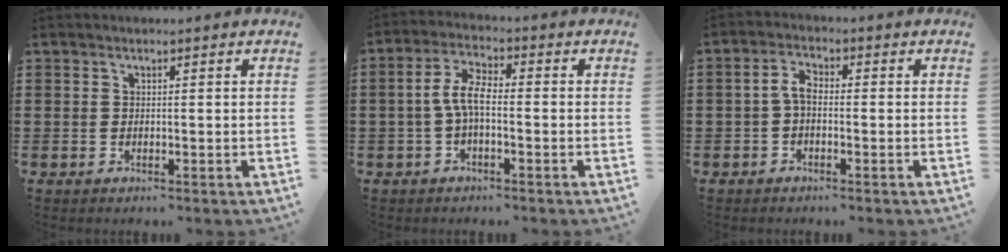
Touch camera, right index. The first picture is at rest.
{"total": 5.5, "force": [-0.9, 2.0, 5.1], "torque": [-0.112, 0.001, -0.023]}
{"total": 3.2, "force": [-0.7, 1.4, 2.8], "torque": [-0.067, 0.002, -0.020]}